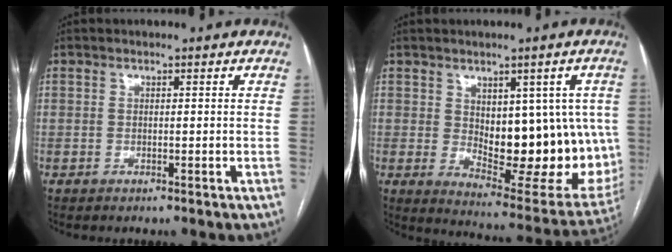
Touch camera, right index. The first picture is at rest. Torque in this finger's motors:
{"motor_torque": [0.54, -0.01, 0.37, 0.11]}